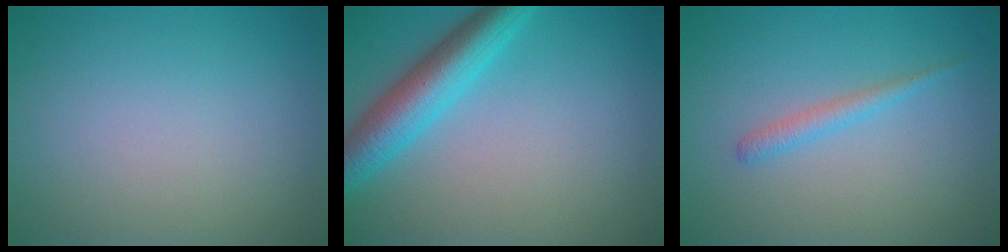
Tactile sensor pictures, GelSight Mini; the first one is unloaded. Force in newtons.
{"total": 5.6, "press": 5.6, "slide": 0.2}
{"total": 1.4, "press": 1.4, "slide": 0.1}